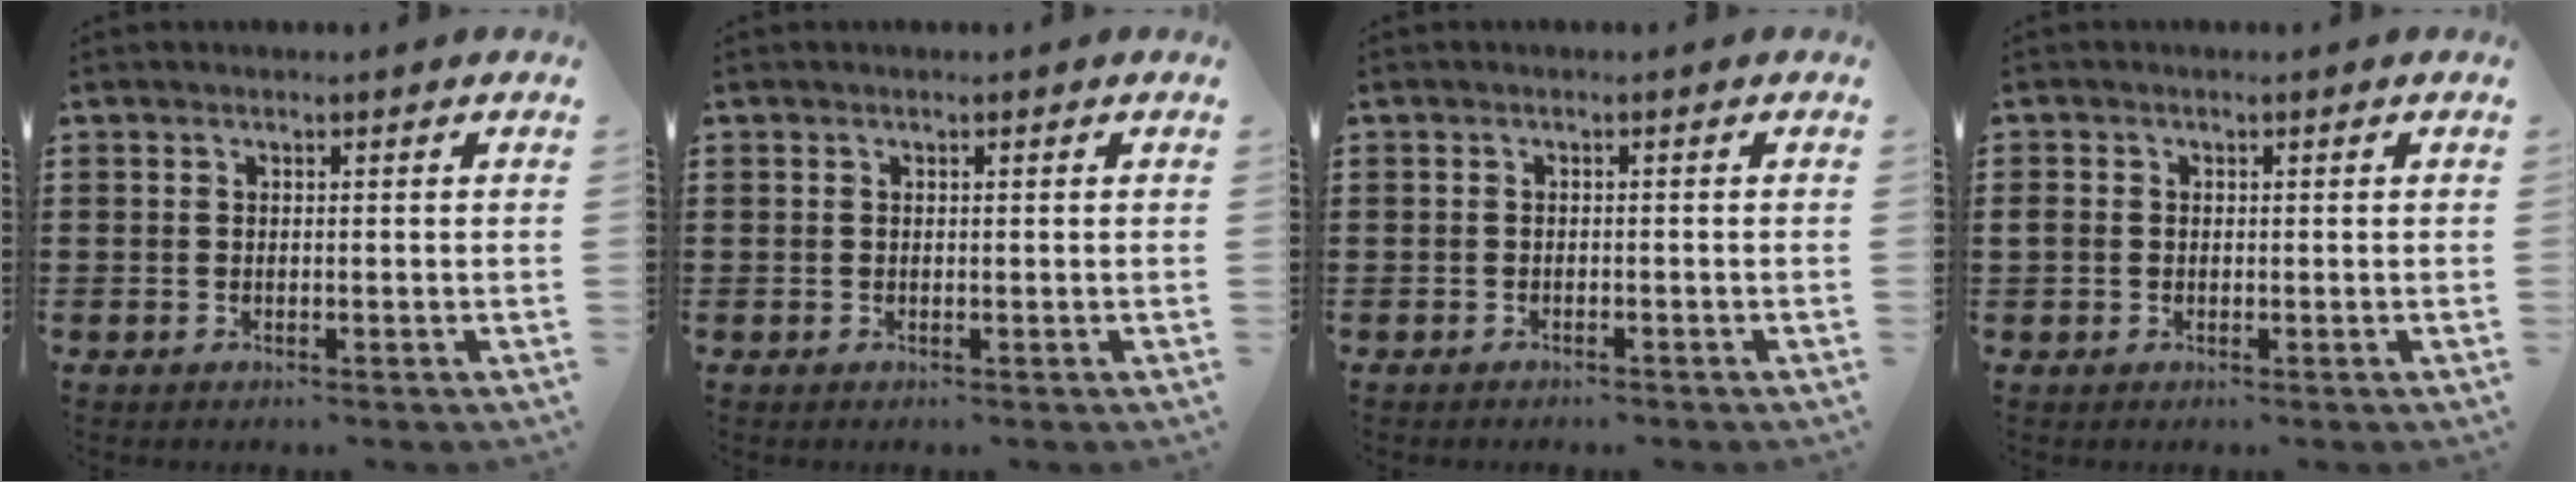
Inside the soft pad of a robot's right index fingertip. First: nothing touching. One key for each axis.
{"total": 0.0}
{"total": 0.7, "fx": -0.7, "fy": 0.2, "fz": 0.0, "tx": -0.002, "ty": 0.001, "tz": -0.016}
{"total": 1.1, "fx": -0.2, "fy": 1.0, "fz": 0.4, "tx": -0.017, "ty": 0.002, "tz": -0.006}